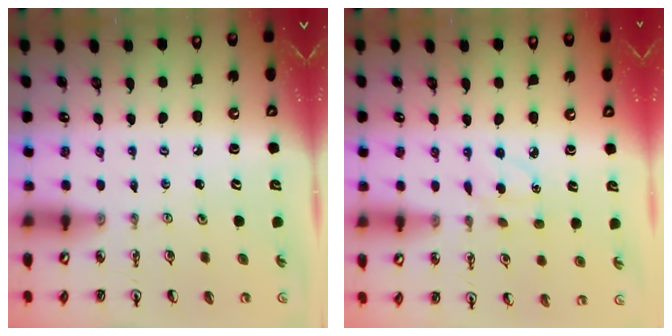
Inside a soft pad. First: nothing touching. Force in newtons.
{"total": 3.4, "press": 3.3, "slide": 0.7}